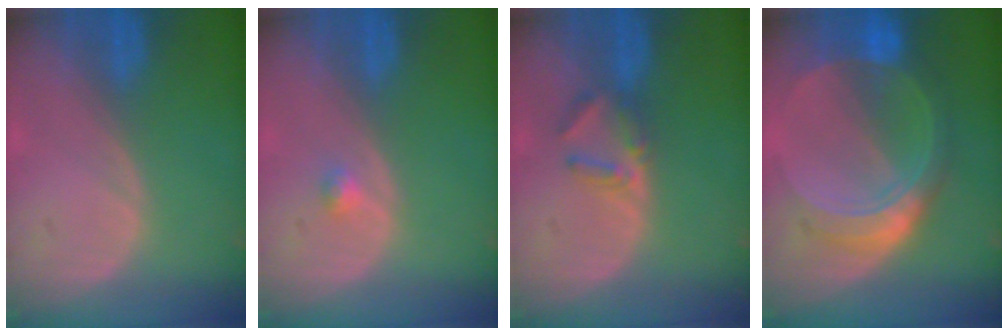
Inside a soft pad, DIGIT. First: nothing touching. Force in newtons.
{"total": 1.2, "press": 1.1, "slide": 0.6}
{"total": 3.5, "press": 3.4, "slide": 1.1}
{"total": 8.5, "press": 8.5, "slide": 0.6}